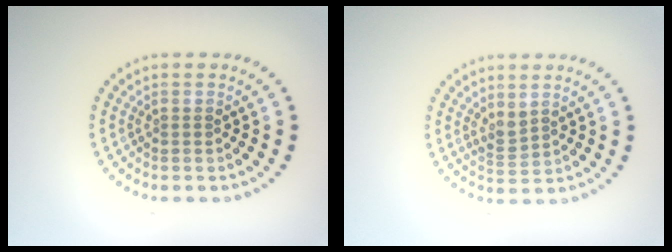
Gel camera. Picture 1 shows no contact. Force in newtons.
{"total": 1.4, "press": 1.3, "slide": 0.7}